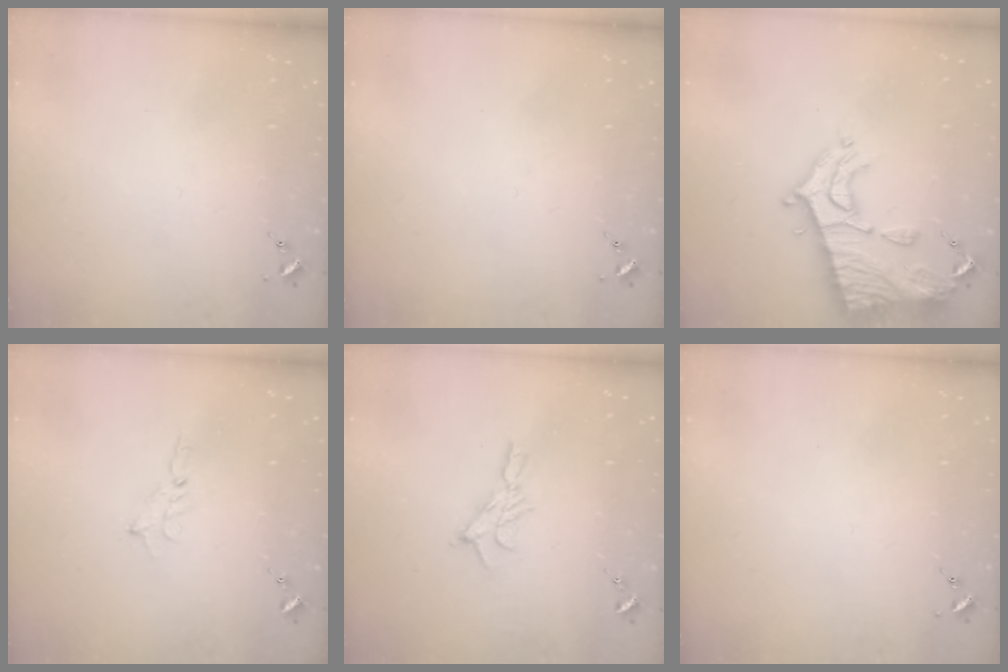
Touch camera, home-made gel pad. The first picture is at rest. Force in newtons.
{"total": 0.0}
{"total": 15.9, "press": 15.9, "slide": 1.4}
{"total": 2.1, "press": 2.1, "slide": 0.2}
{"total": 8.2, "press": 8.1, "slide": 0.3}
{"total": 0.0}